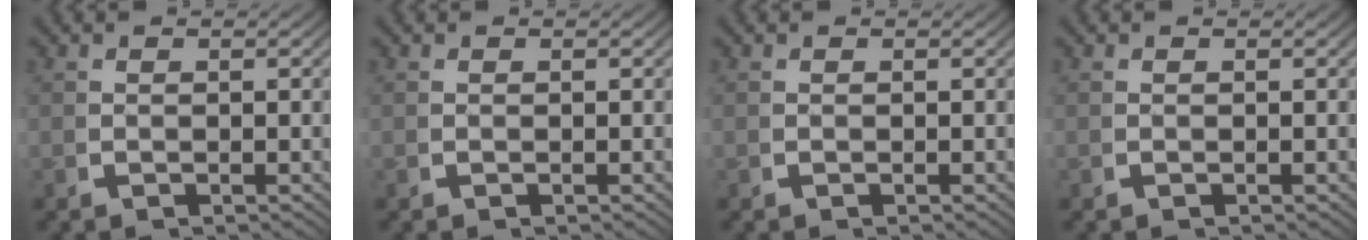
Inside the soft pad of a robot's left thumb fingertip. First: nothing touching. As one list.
[{"total": 0.0}, {"total": 0.0}, {"total": 0.0}]